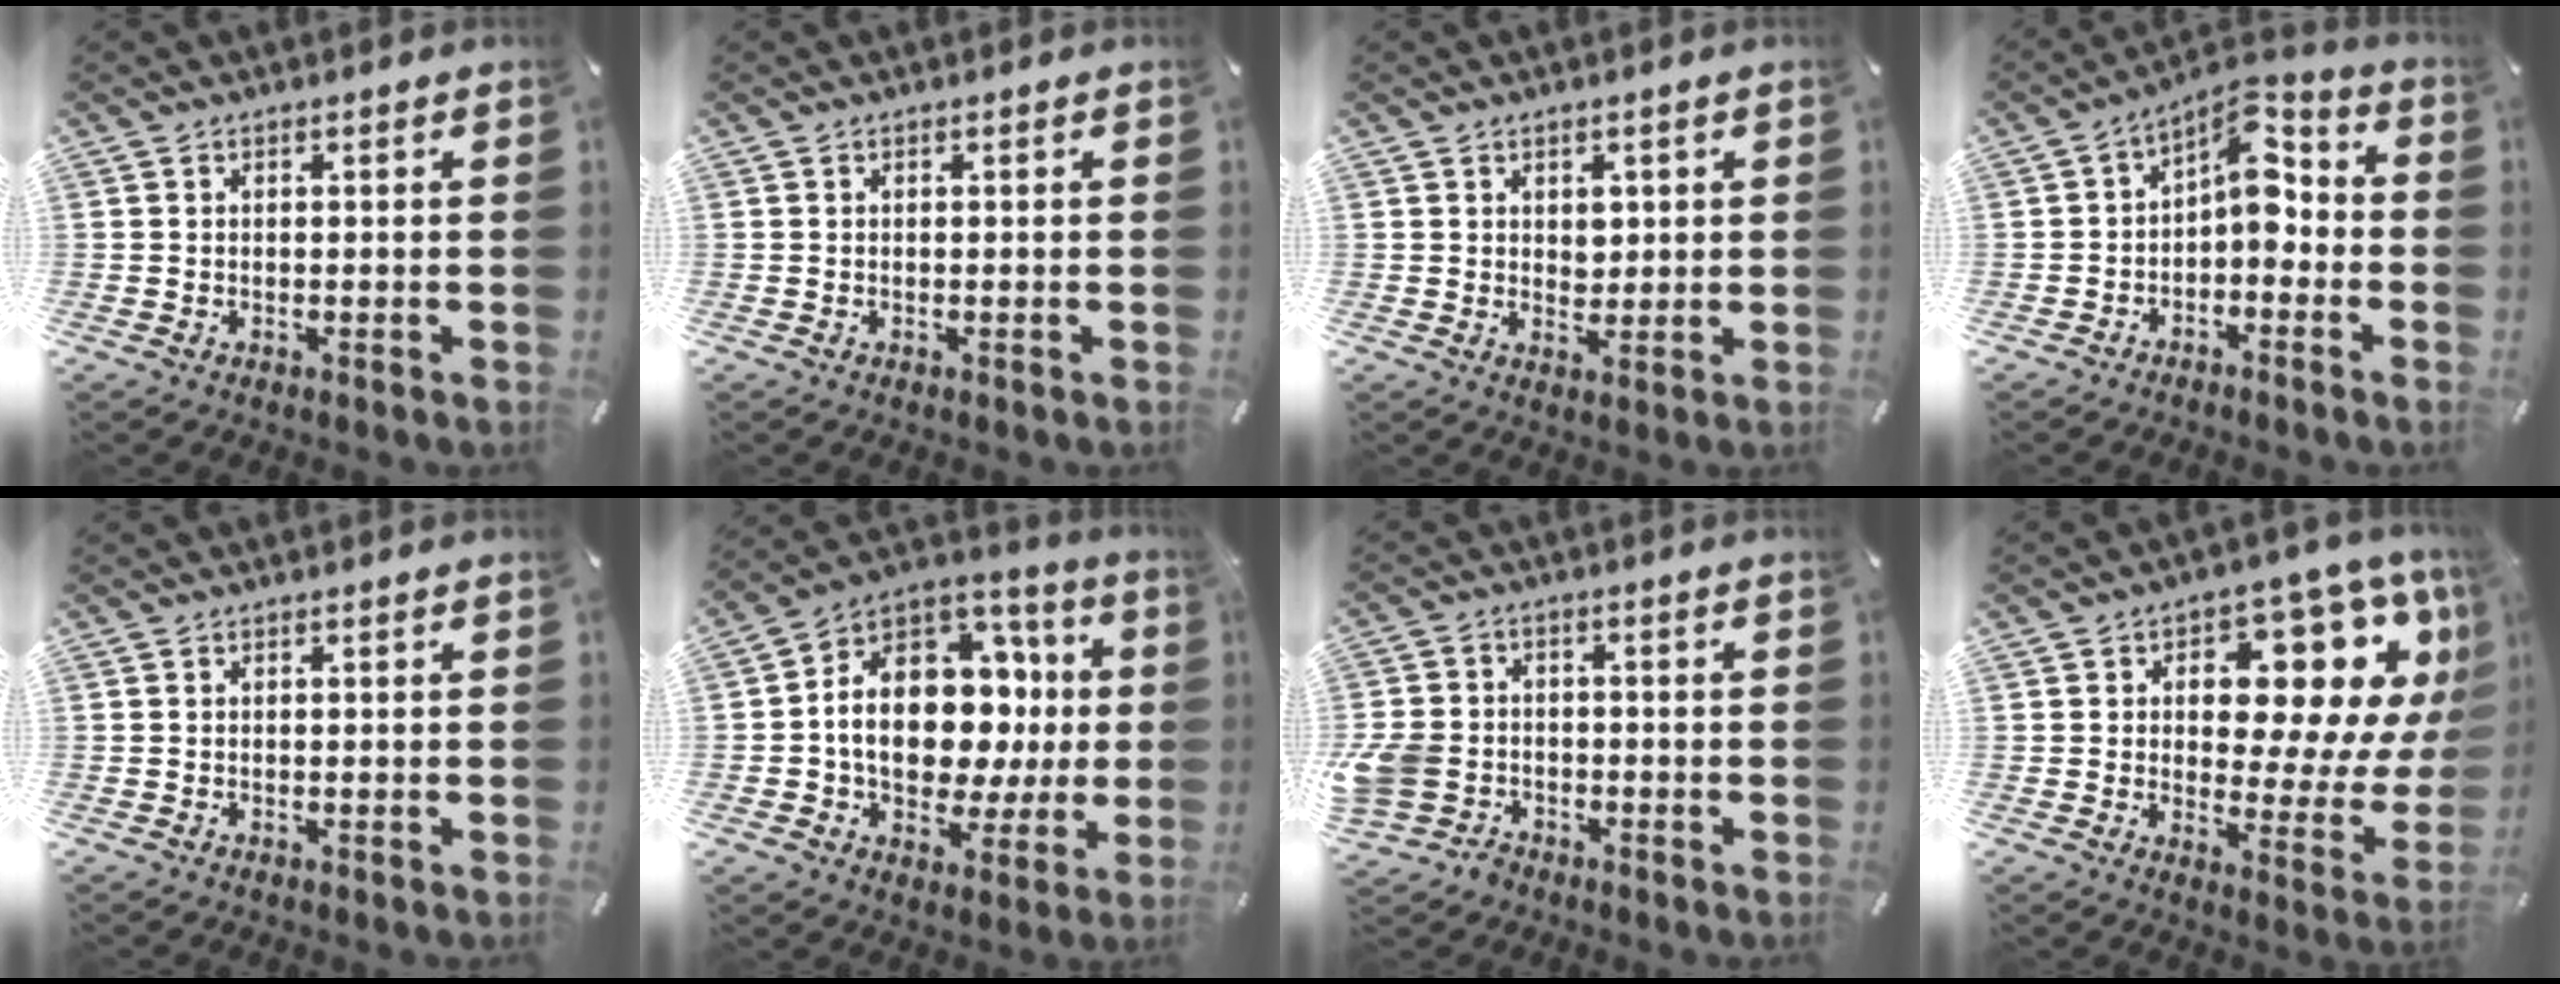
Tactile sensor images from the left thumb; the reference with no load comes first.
{"total": 0.0}
{"total": 3.2, "force": [1.1, 2.7, 1.3], "torque": [0.003, -0.008, 0.013]}
{"total": 8.2, "force": [1.4, 4.9, 6.3], "torque": [-0.089, -0.016, 0.022]}
{"total": 0.0}
{"total": 17.9, "force": [-0.4, 13.2, 12.0], "torque": [-0.187, -0.018, 0.000]}
{"total": 7.8, "force": [-3.1, 6.5, 3.1], "torque": [-0.083, 0.024, -0.059]}
{"total": 17.8, "force": [8.8, 9.5, 12.2], "torque": [-0.144, -0.076, 0.140]}